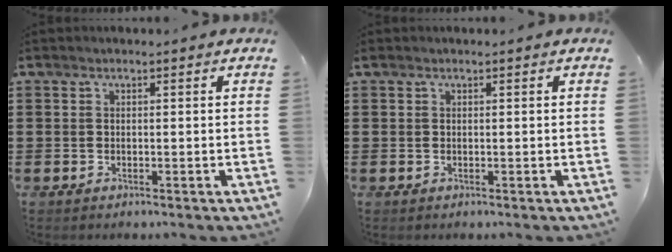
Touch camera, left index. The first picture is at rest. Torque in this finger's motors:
{"motor_torque": [0.16, -0.20, 0.01, 0.02]}